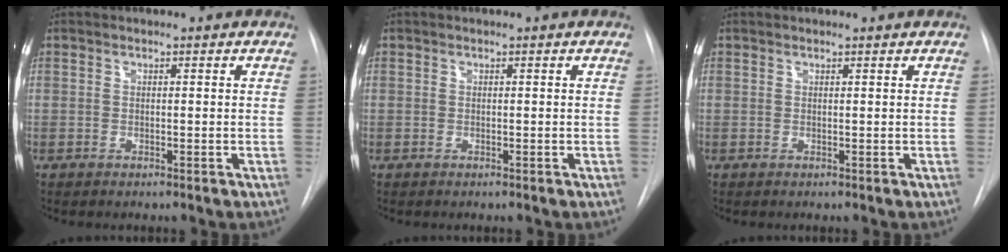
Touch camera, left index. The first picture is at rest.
{"total": 0.0}
{"total": 0.7, "force": [0.7, 0.0, 0.1], "torque": [-0.007, 0.005, 0.010]}